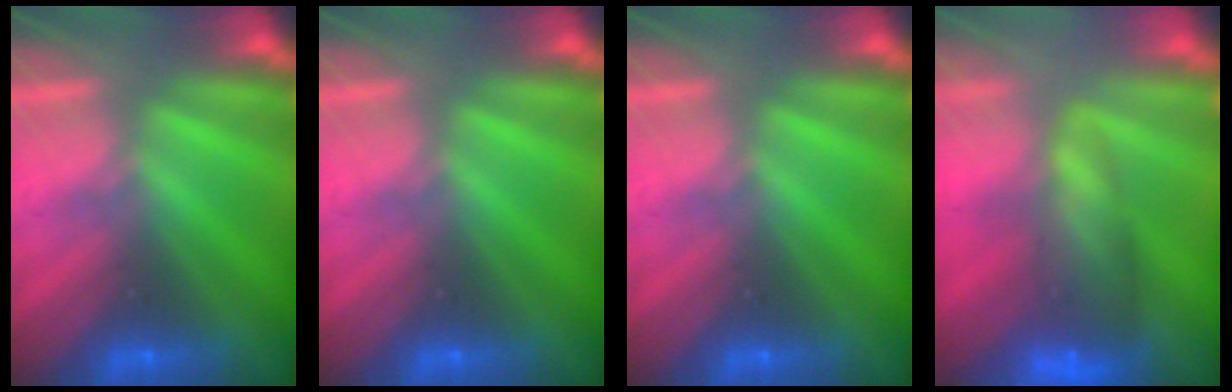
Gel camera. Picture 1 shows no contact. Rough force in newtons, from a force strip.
{"total": 0.0}
{"total": 0.0}
{"total": 7.2}